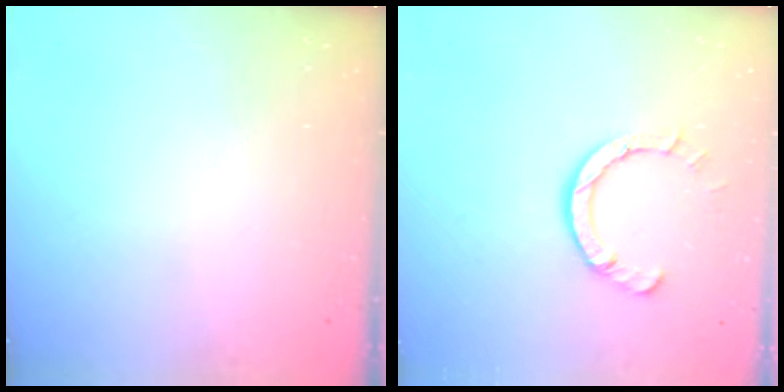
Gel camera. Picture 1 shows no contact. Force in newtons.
{"total": 5.5, "press": 5.5, "slide": 0.4}